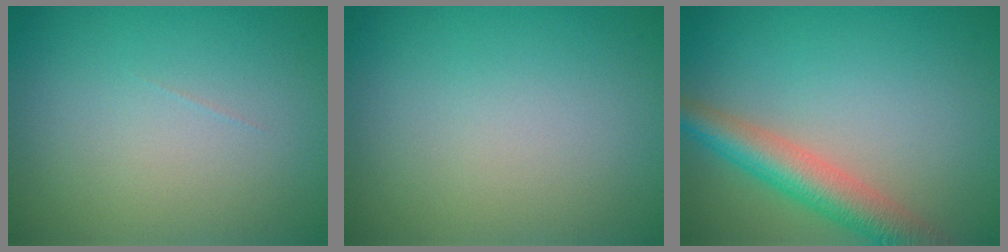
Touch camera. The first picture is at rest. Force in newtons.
{"total": 0.0}
{"total": 5.2, "press": 5.2, "slide": 0.2}